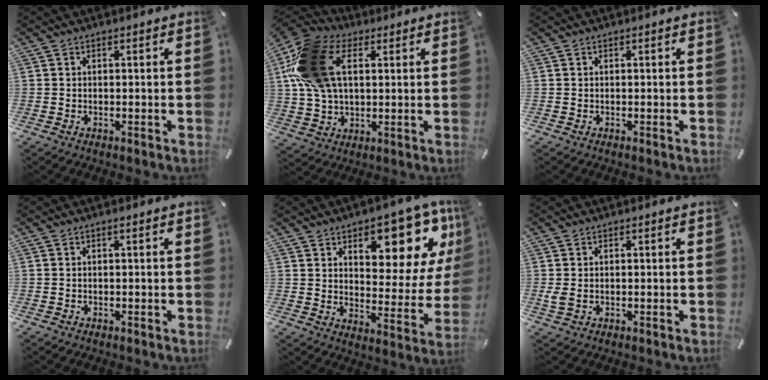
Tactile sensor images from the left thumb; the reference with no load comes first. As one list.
[{"total": 20.7, "force": [5.2, 13.6, 14.6], "torque": [-0.326, 0.015, 0.095]}, {"total": 0.0}, {"total": 0.6, "force": [-0.1, 0.0, 0.6], "torque": [-0.011, -0.001, -0.001]}, {"total": 13.5, "force": [9.1, 6.6, 7.4], "torque": [-0.072, -0.083, 0.152]}, {"total": 1.7, "force": [0.0, 1.0, 1.3], "torque": [-0.033, 0.000, -0.001]}]